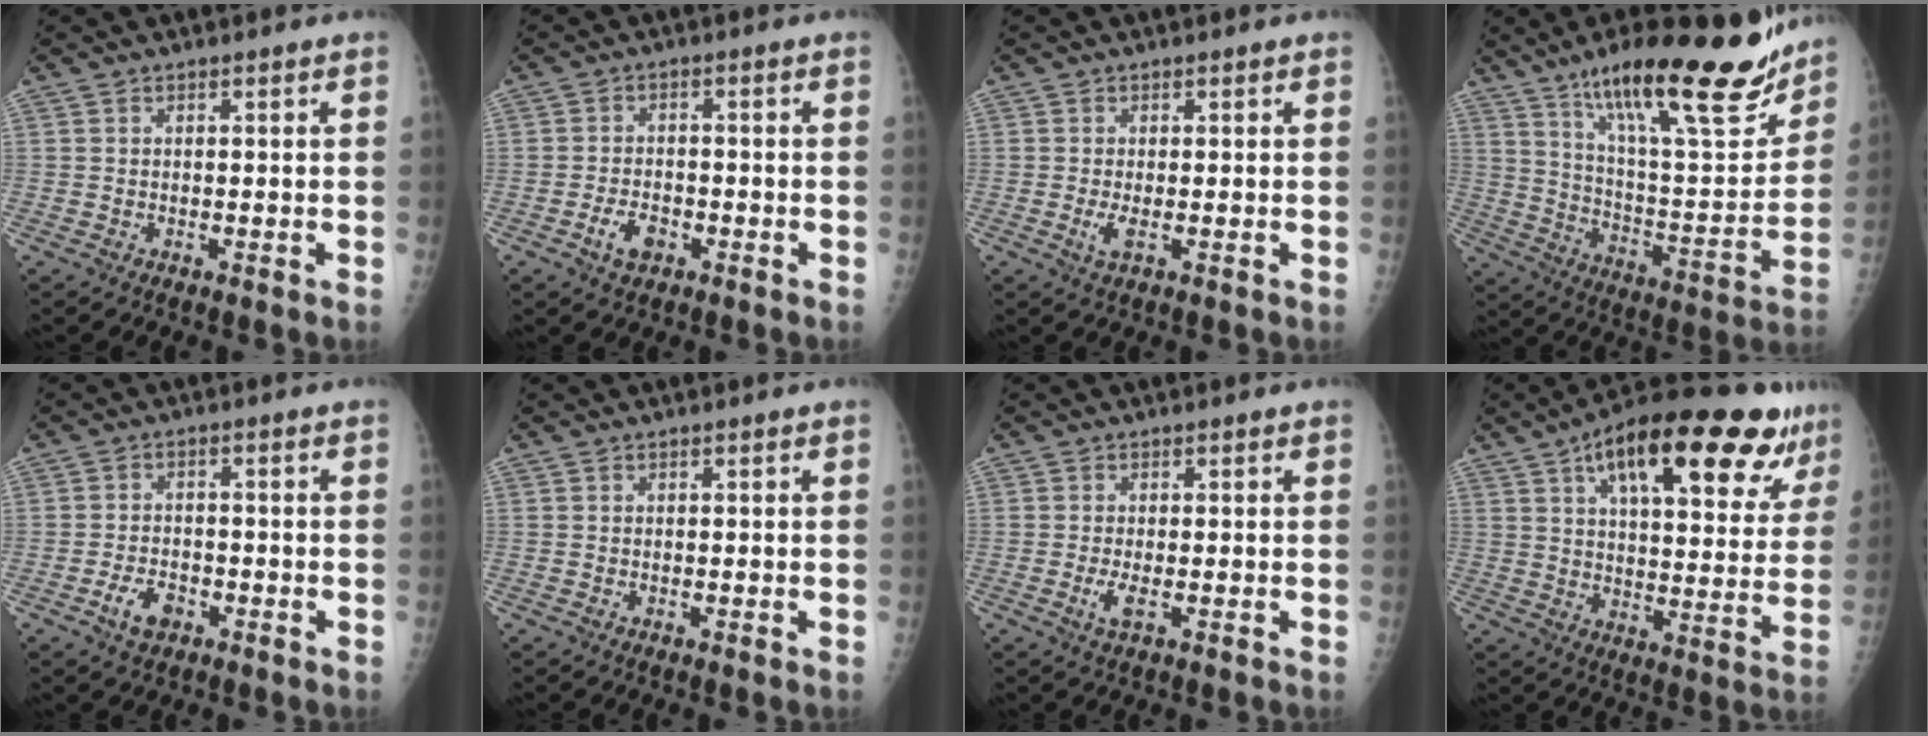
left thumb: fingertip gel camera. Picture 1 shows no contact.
{"total": 4.5, "force": [-2.2, 2.7, 2.8], "torque": [-0.043, 0.015, -0.040]}
{"total": 2.3, "force": [-0.5, 0.8, 2.1], "torque": [-0.049, -0.006, -0.011]}
{"total": 26.5, "force": [18.1, 6.6, 18.2], "torque": [-0.247, -0.073, 0.291]}
{"total": 4.7, "force": [-2.5, 2.8, 2.8], "torque": [-0.045, 0.017, -0.044]}
{"total": 0.0}
{"total": 2.6, "force": [-0.8, 0.8, 2.4], "torque": [-0.054, -0.006, -0.018]}
{"total": 26.5, "force": [15.0, 9.2, 19.8], "torque": [-0.266, -0.011, 0.220]}